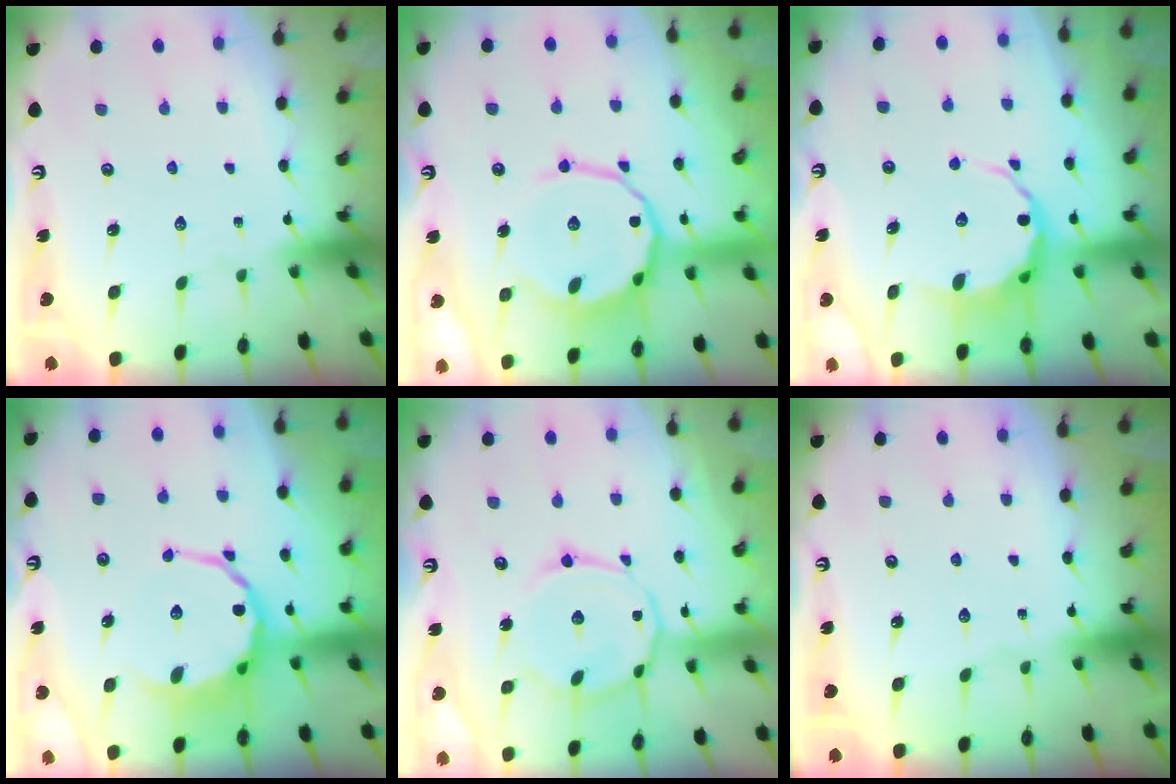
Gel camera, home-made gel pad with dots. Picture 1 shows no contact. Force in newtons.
{"total": 10.9, "press": 10.7, "slide": 2.3}
{"total": 6.4, "press": 6.2, "slide": 1.7}
{"total": 7.2, "press": 6.9, "slide": 2.3}
{"total": 11.6, "press": 11.6, "slide": 0.5}
{"total": 0.0}